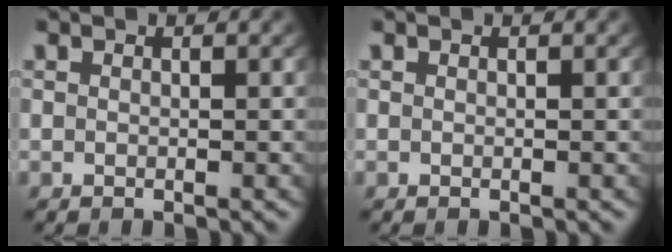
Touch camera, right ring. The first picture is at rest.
{"total": 0.0}